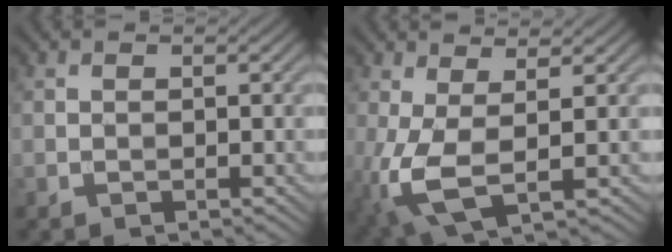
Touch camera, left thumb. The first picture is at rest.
{"total": 6.7, "force": [-0.5, 2.6, 6.2], "torque": [-0.160, -0.002, -0.010]}